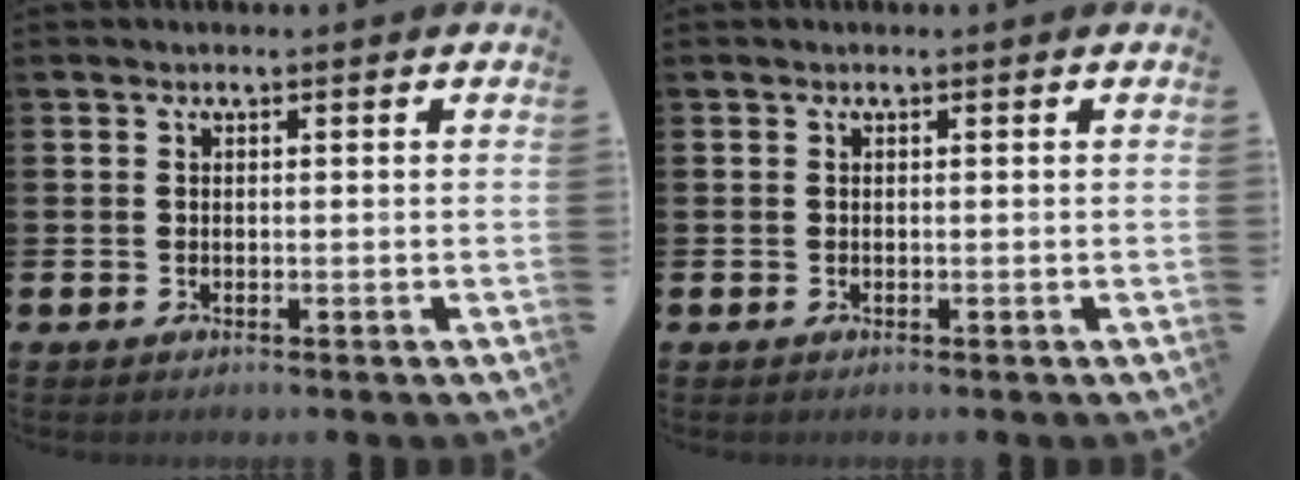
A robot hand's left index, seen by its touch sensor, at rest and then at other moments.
{"total": 0.0}